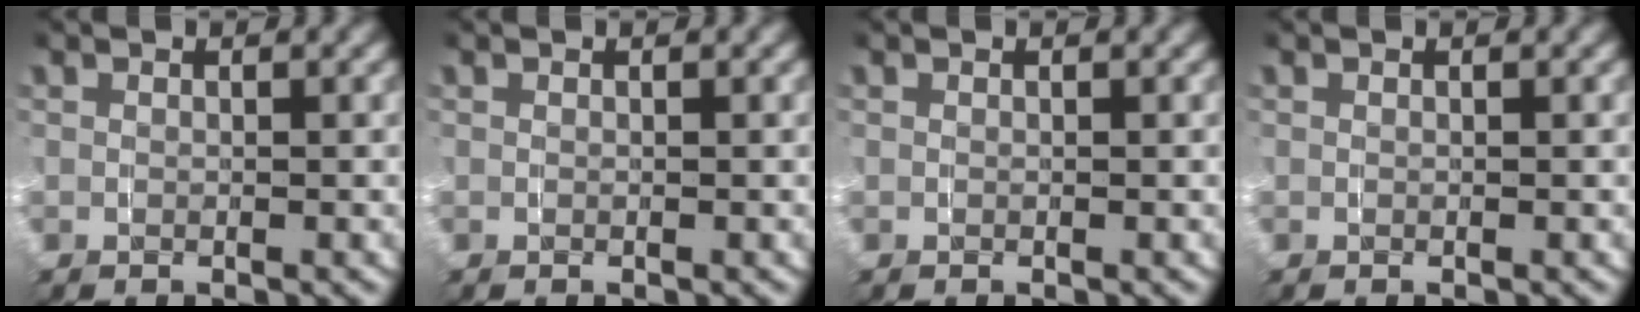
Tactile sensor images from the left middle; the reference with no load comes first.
{"total": 0.0}
{"total": 0.0}
{"total": 0.0}